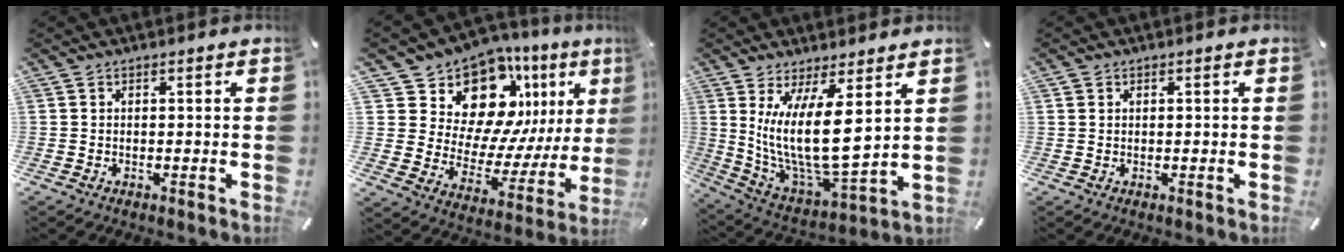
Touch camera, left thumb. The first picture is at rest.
{"total": 15.8, "force": [11.5, 9.0, 6.2], "torque": [-0.091, -0.110, 0.201]}
{"total": 16.3, "force": [4.9, 6.0, 14.4], "torque": [-0.308, -0.046, 0.087]}
{"total": 0.8, "force": [0.2, 0.8, 0.0], "torque": [0.001, 0.007, 0.003]}